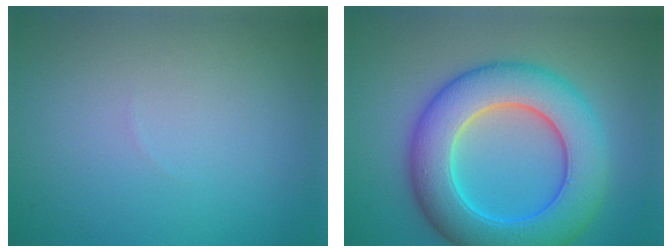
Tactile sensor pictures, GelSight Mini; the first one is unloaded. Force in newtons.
{"total": 9.9, "press": 9.9, "slide": 0.3}